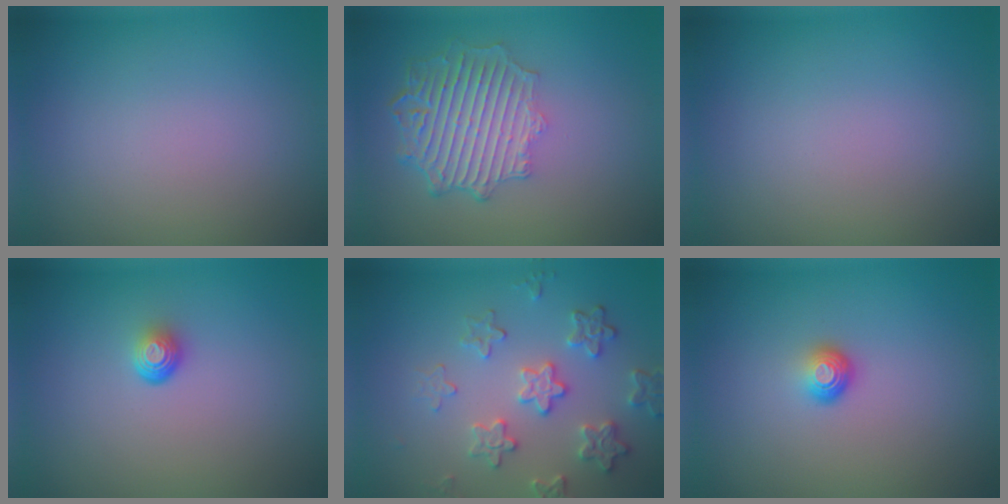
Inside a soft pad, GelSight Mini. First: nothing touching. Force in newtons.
{"total": 6.2, "press": 4.8, "slide": 3.8}
{"total": 0.0}
{"total": 1.7, "press": 1.1, "slide": 1.3}
{"total": 4.2, "press": 3.7, "slide": 2.0}
{"total": 1.4, "press": 1.1, "slide": 1.0}